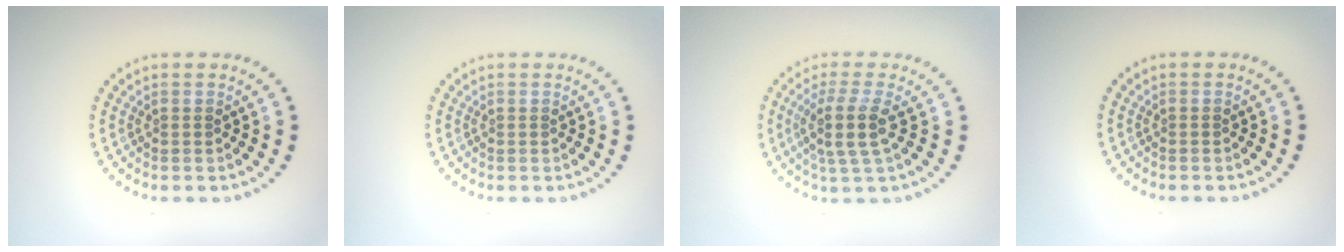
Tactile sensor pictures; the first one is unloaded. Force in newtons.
{"total": 0.0}
{"total": 3.4, "press": 2.8, "slide": 2.0}
{"total": 0.0}